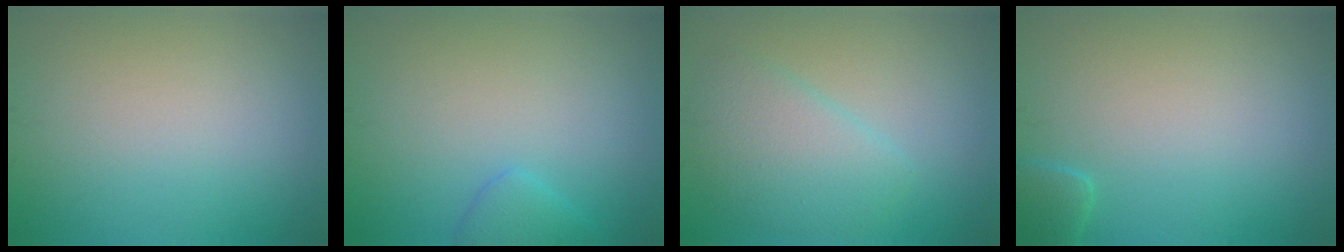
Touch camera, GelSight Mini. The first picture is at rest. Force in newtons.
{"total": 1.7, "press": 1.7, "slide": 0.1}
{"total": 4.4, "press": 4.4, "slide": 0.2}
{"total": 1.7, "press": 1.7, "slide": 0.2}